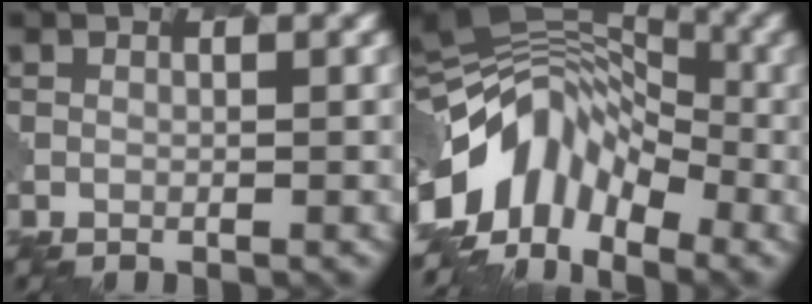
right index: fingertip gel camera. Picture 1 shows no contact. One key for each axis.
{"total": 12.2, "fx": -4.4, "fy": 8.0, "fz": 8.1, "tx": -0.139, "ty": 0.009, "tz": -0.093}